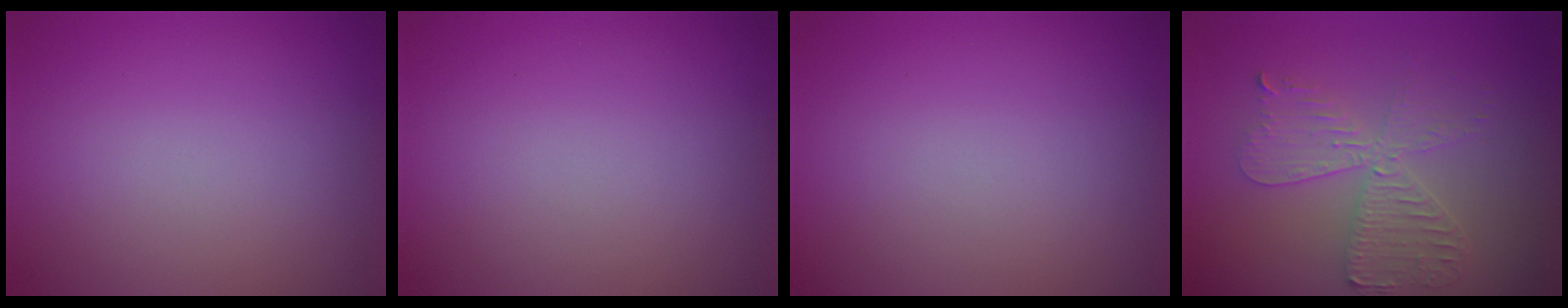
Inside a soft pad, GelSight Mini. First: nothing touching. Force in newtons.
{"total": 0.0}
{"total": 0.0}
{"total": 4.1, "press": 3.4, "slide": 2.2}